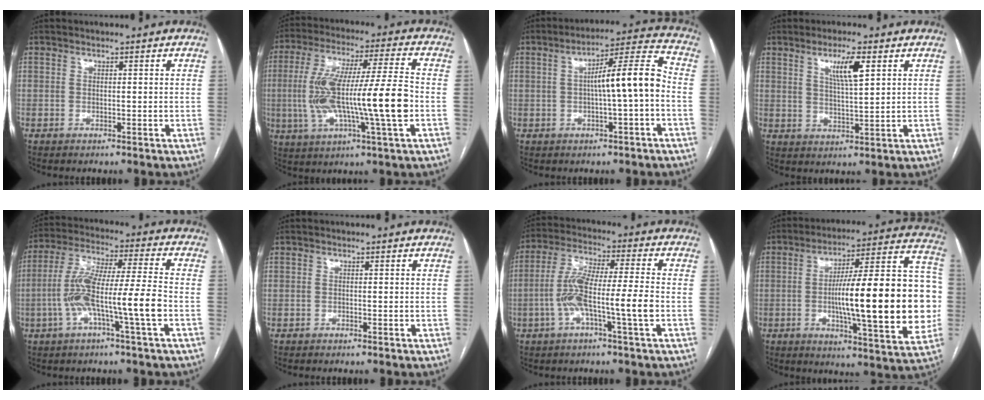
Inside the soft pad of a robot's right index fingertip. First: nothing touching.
{"total": 17.5, "force": [-2.1, 1.0, 17.3], "torque": [-0.333, 0.010, -0.037]}
{"total": 10.0, "force": [-0.8, 0.5, 9.9], "torque": [-0.153, 0.028, -0.015]}
{"total": 5.9, "force": [2.7, 0.6, 5.2], "torque": [-0.092, -0.003, 0.049]}
{"total": 12.5, "force": [-3.5, 0.1, 12.0], "torque": [-0.242, 0.015, -0.070]}
{"total": 0.0}
{"total": 10.6, "force": [-2.7, 0.1, 10.3], "torque": [-0.206, 0.012, -0.056]}
{"total": 25.2, "force": [-2.0, 4.0, 24.8], "torque": [-0.302, 0.032, -0.027]}